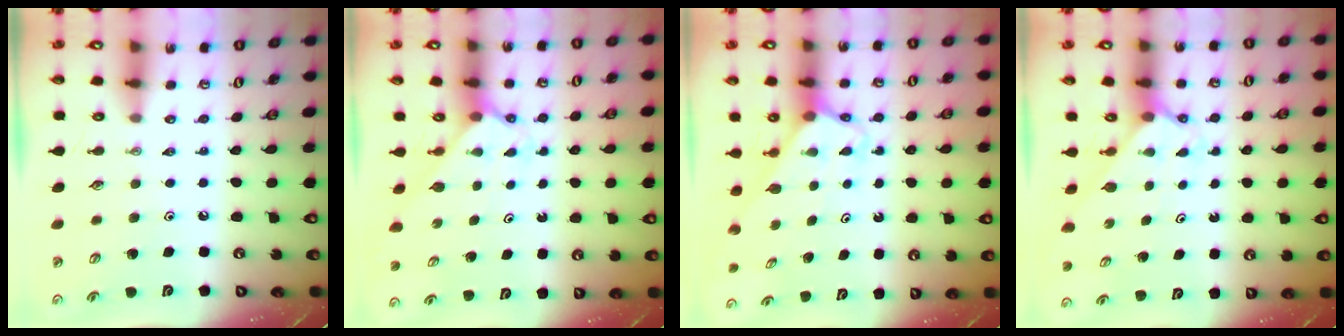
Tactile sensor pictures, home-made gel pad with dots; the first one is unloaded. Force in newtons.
{"total": 2.3, "press": 2.3, "slide": 0.2}
{"total": 2.7, "press": 2.7, "slide": 0.1}
{"total": 2.1, "press": 2.1, "slide": 0.2}